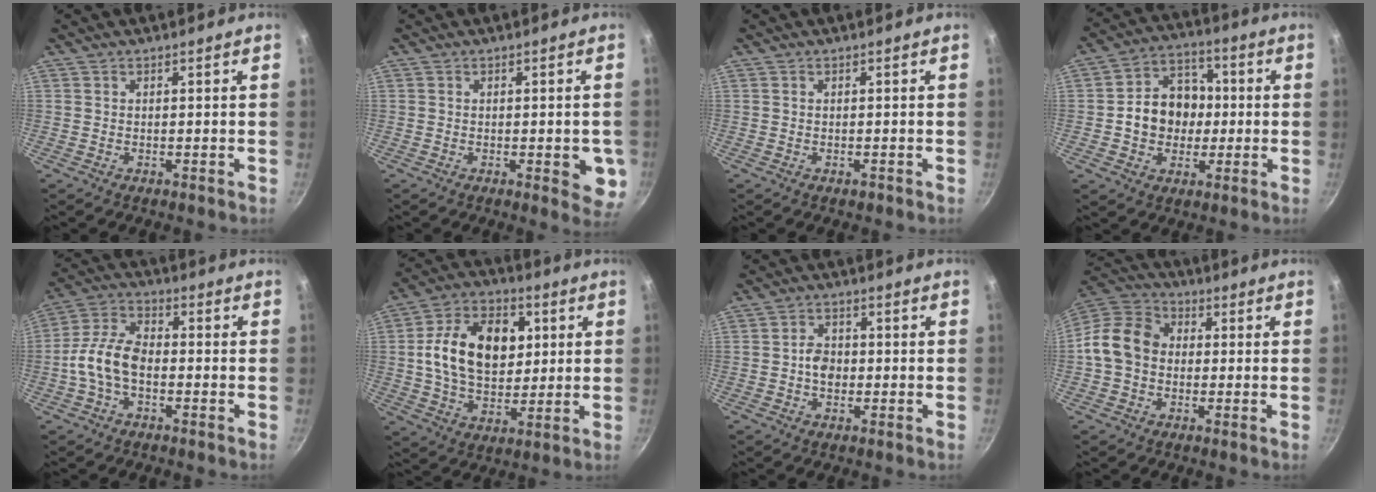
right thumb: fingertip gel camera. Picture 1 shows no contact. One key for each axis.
{"total": 6.2, "fx": -1.3, "fy": 2.4, "fz": 5.5, "tx": -0.048, "ty": -0.005, "tz": -0.014}
{"total": 0.5, "fx": -0.4, "fy": 0.3, "fz": 0.2, "tx": -0.003, "ty": 0.001, "tz": -0.004}
{"total": 12.2, "fx": -0.4, "fy": 10.1, "fz": 6.8, "tx": -0.072, "ty": 0.022, "tz": -0.017}
{"total": 9.6, "fx": -2.1, "fy": 5.6, "fz": 7.5, "tx": -0.140, "ty": 0.038, "tz": -0.054}
{"total": 18.2, "fx": 3.2, "fy": 12.4, "fz": 13.0, "tx": -0.186, "ty": 0.008, "tz": 0.046}
{"total": 3.9, "fx": -0.7, "fy": 3.0, "fz": 2.5, "tx": -0.022, "ty": 0.014, "tz": -0.014}
{"total": 11.6, "fx": -0.6, "fy": 9.3, "fz": 6.8, "tx": -0.095, "ty": 0.030, "tz": -0.034}